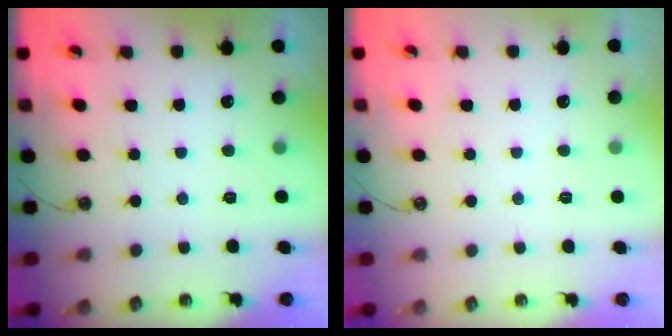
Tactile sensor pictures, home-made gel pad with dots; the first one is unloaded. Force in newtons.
{"total": 0.0}